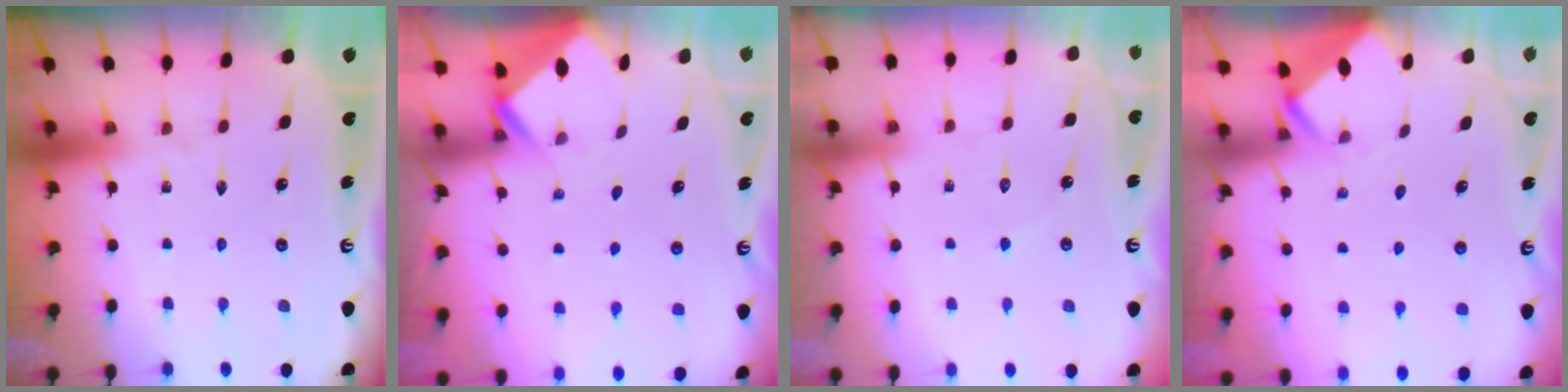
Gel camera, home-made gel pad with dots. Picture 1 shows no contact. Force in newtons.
{"total": 2.5, "press": 2.5, "slide": 0.1}
{"total": 3.6, "press": 3.6, "slide": 0.3}
{"total": 3.4, "press": 3.4, "slide": 0.1}